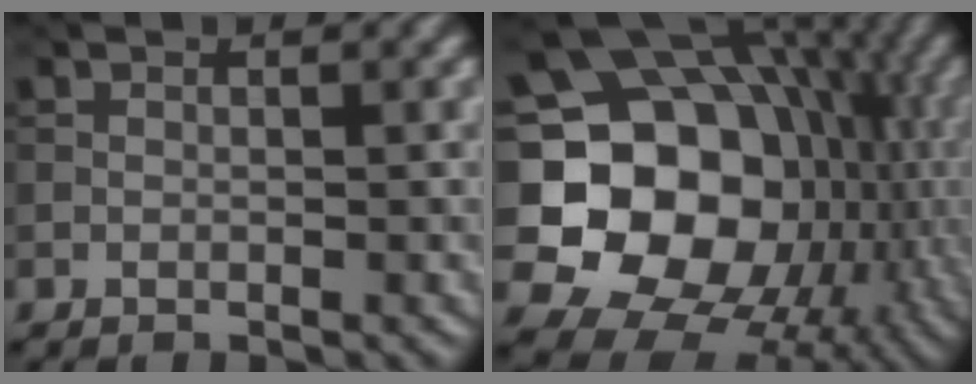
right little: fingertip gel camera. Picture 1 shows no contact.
{"total": 18.1, "force": [-2.2, 14.5, 10.6], "torque": [-0.183, -0.020, -0.037]}